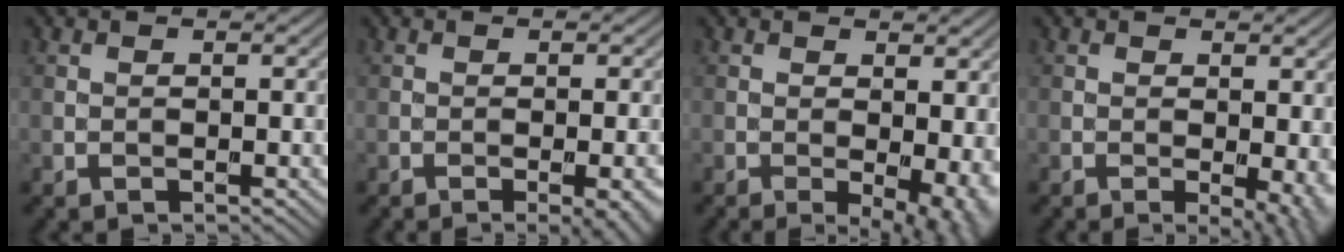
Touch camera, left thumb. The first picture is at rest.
{"total": 3.9, "force": [-1.7, 0.8, 3.4], "torque": [-0.040, 0.002, -0.023]}
{"total": 7.0, "force": [-0.8, 3.1, 6.2], "torque": [-0.076, -0.009, -0.002]}
{"total": 4.6, "force": [-0.6, 1.5, 4.4], "torque": [-0.056, -0.007, -0.005]}